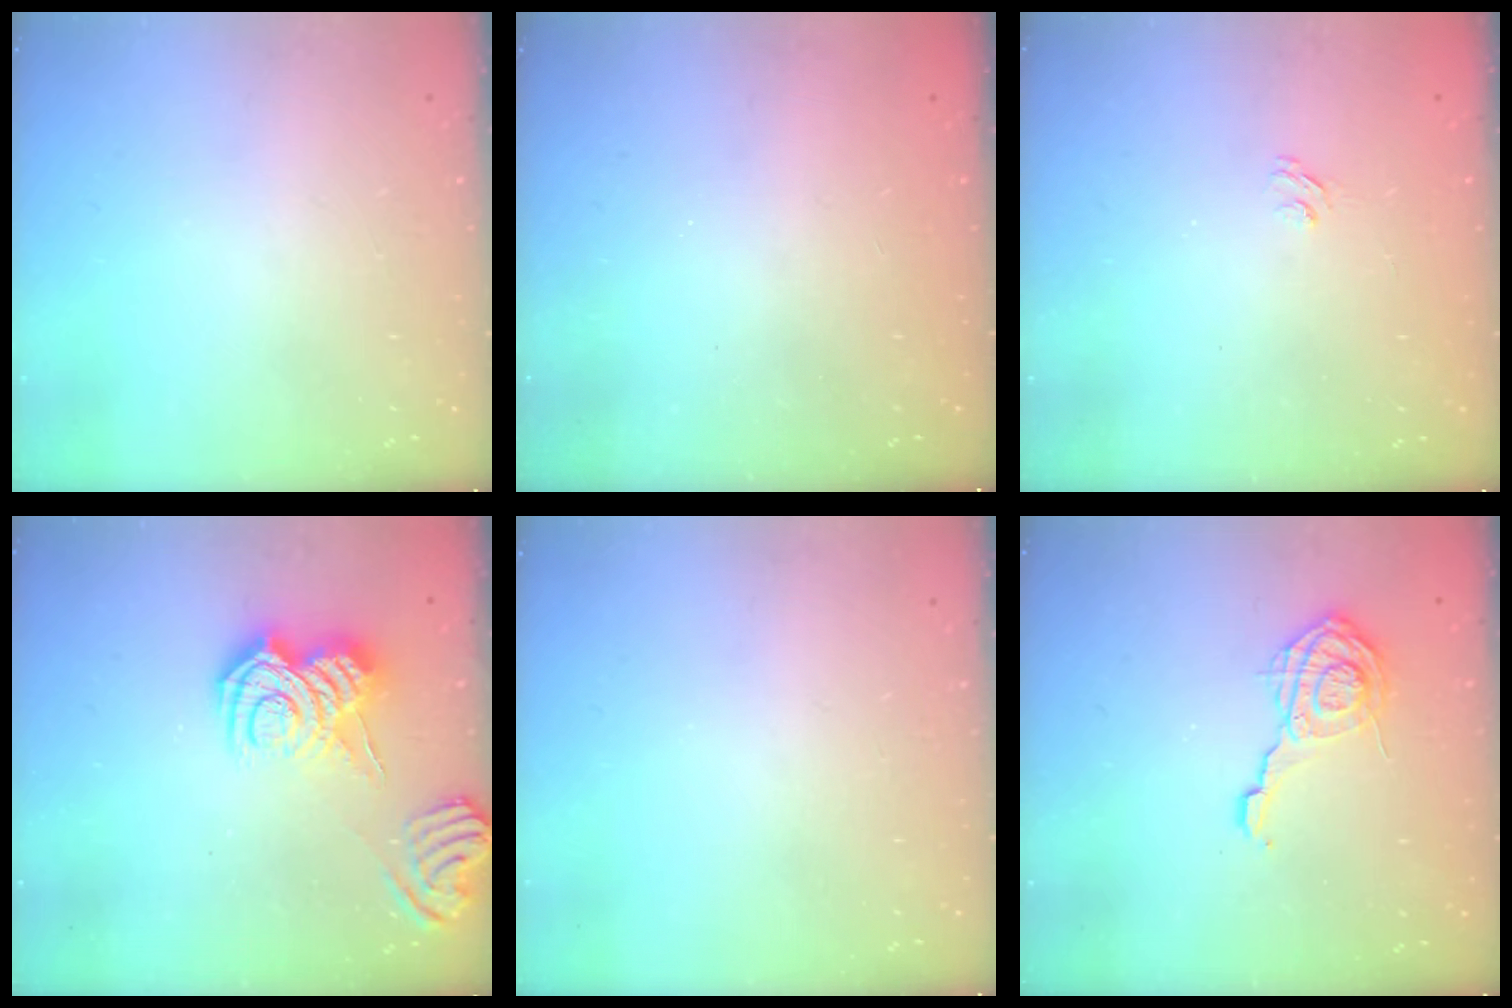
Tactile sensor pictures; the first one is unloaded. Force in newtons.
{"total": 2.5, "press": 2.4, "slide": 0.8}
{"total": 2.1, "press": 1.6, "slide": 1.2}
{"total": 11.6, "press": 11.5, "slide": 0.9}
{"total": 0.0}
{"total": 11.2, "press": 11.2, "slide": 0.9}